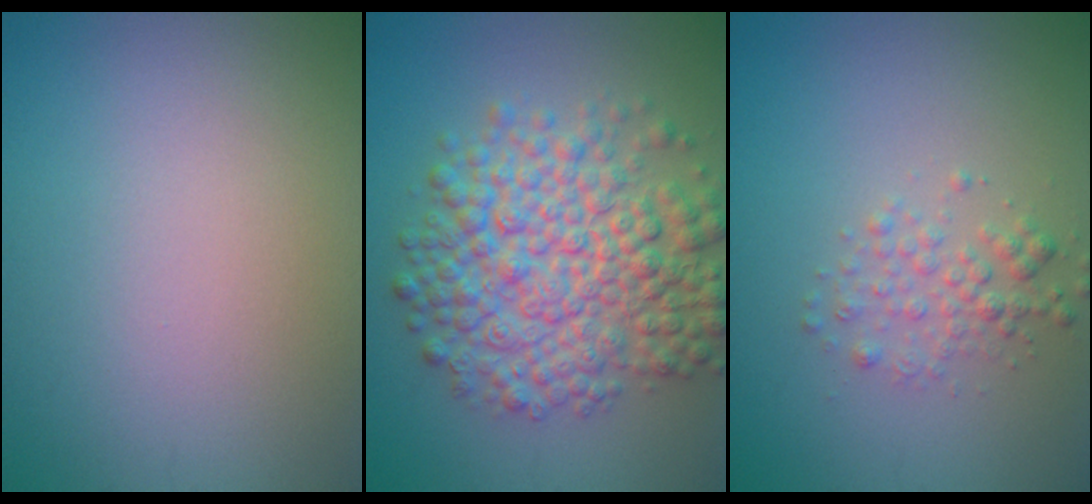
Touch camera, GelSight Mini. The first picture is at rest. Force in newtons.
{"total": 8.4, "press": 8.4, "slide": 0.2}
{"total": 2.0, "press": 2.0, "slide": 0.1}